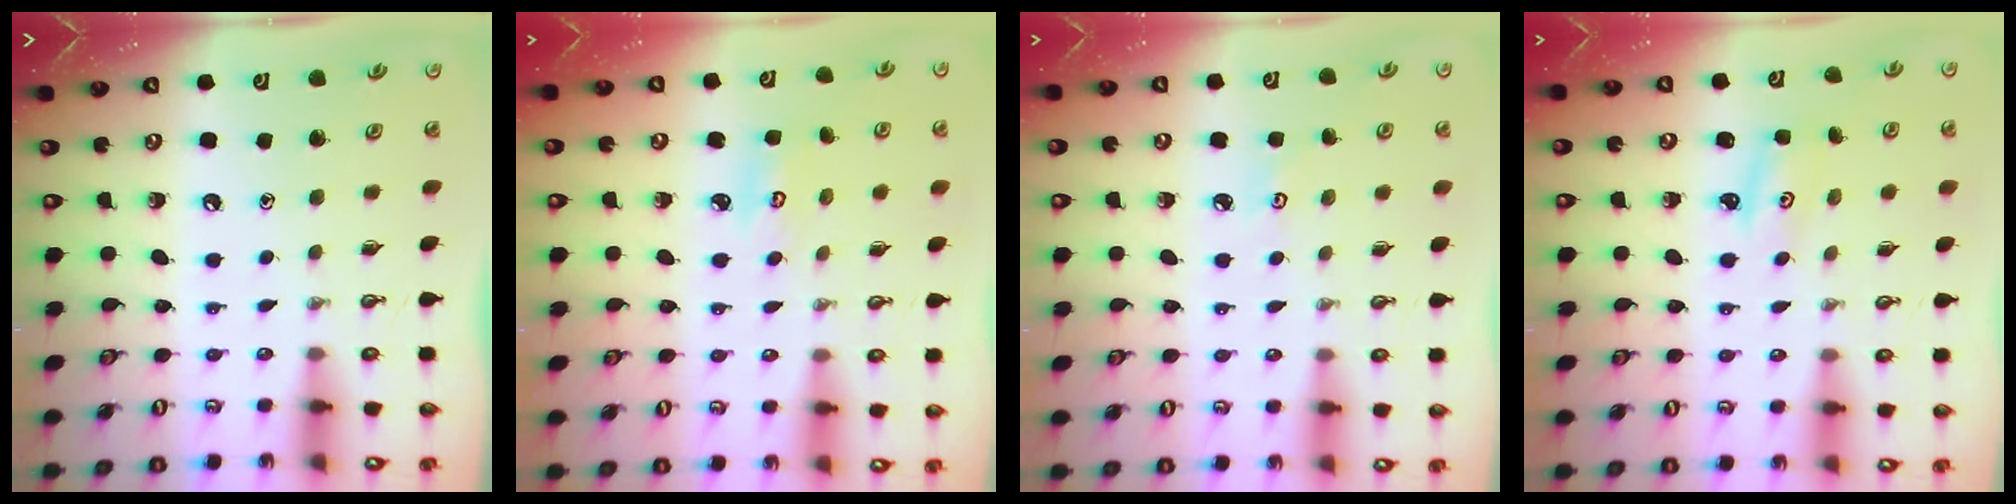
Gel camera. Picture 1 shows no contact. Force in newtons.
{"total": 3.8, "press": 3.7, "slide": 0.3}
{"total": 2.8, "press": 2.8, "slide": 0.3}
{"total": 2.0, "press": 2.0, "slide": 0.2}